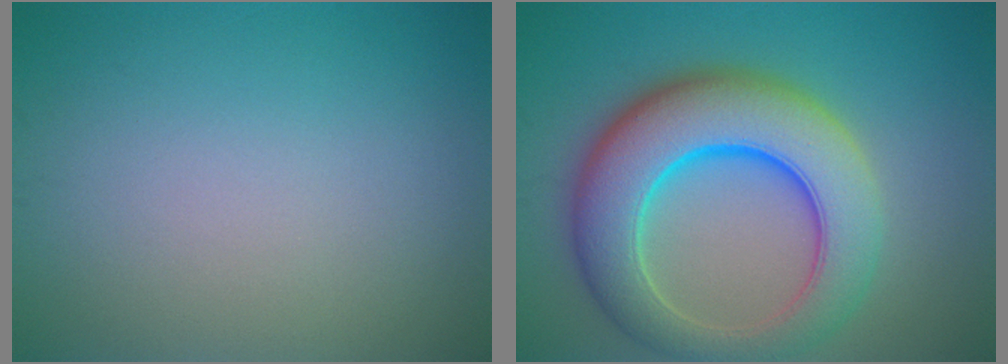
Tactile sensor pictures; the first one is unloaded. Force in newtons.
{"total": 10.5, "press": 10.5, "slide": 0.2}